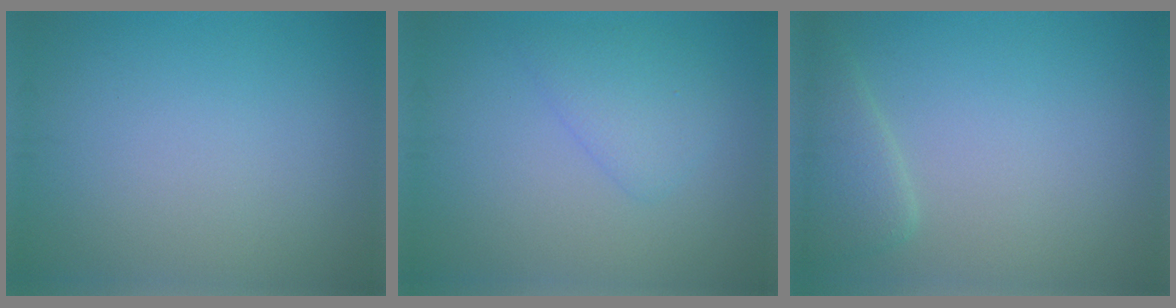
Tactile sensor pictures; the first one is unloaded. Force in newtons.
{"total": 2.5, "press": 2.4, "slide": 0.2}
{"total": 2.6, "press": 2.6, "slide": 0.3}